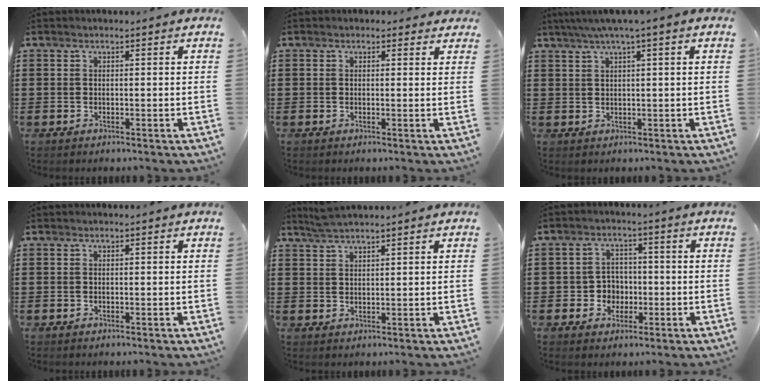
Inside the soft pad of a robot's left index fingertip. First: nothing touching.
{"total": 0.8, "force": [0.5, 0.6, 0.4], "torque": [0.000, 0.003, 0.007]}
{"total": 2.6, "force": [1.4, -0.4, 2.2], "torque": [-0.043, 0.001, 0.023]}
{"total": 0.0}
{"total": 2.5, "force": [2.4, -0.2, 0.8], "torque": [-0.020, 0.000, 0.046]}
{"total": 3.8, "force": [-0.9, 3.6, 1.0], "torque": [-0.033, 0.007, -0.021]}